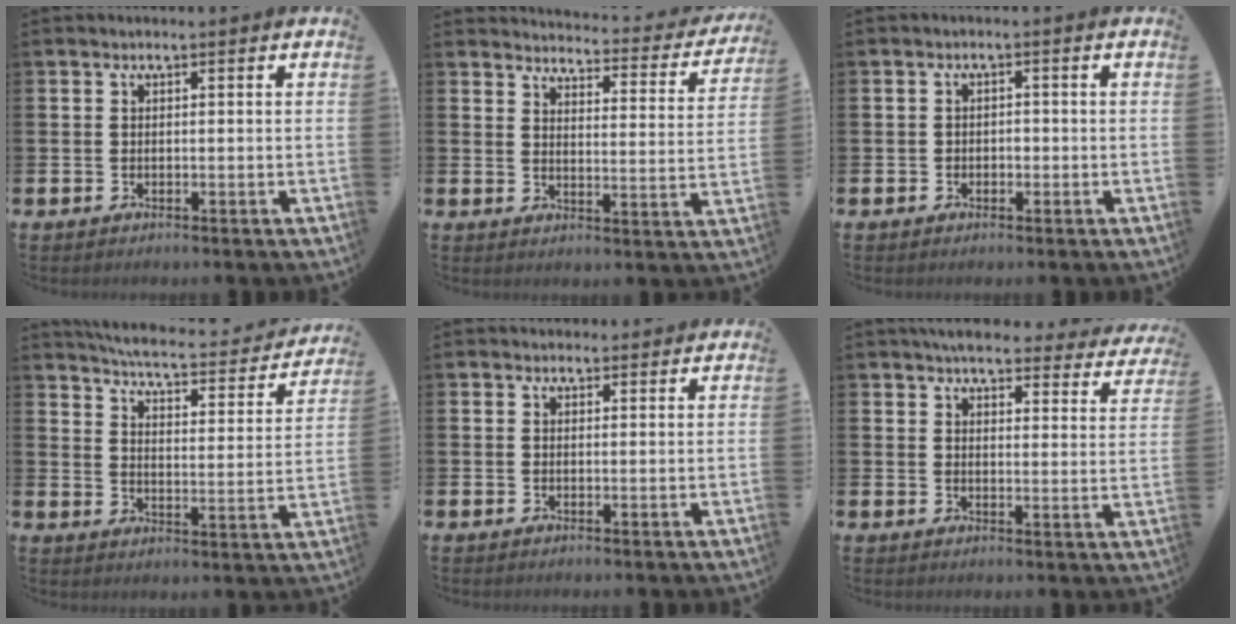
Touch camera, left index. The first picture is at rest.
{"total": 3.3, "force": [3.2, 0.6, 0.6], "torque": [-0.020, -0.034, 0.046]}
{"total": 1.1, "force": [-0.4, 0.9, 0.4], "torque": [-0.011, 0.002, -0.009]}
{"total": 5.7, "force": [5.3, 0.7, 1.9], "torque": [-0.058, -0.046, 0.084]}
{"total": 1.5, "force": [1.3, 0.6, 0.0], "torque": [0.007, 0.001, 0.024]}
{"total": 5.1, "force": [4.9, 0.9, 1.1], "torque": [-0.029, -0.032, 0.085]}